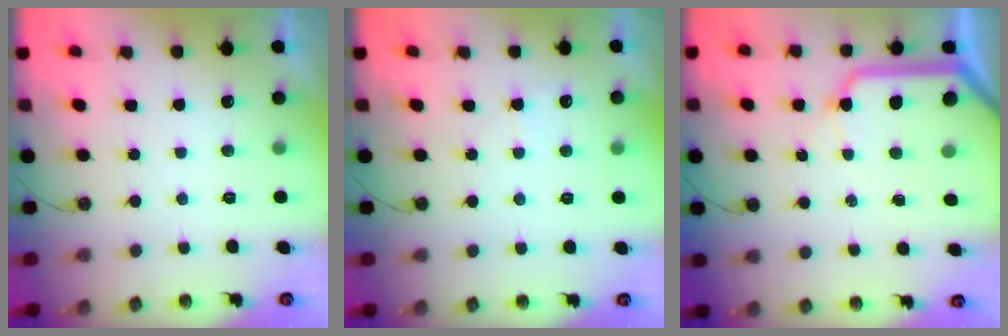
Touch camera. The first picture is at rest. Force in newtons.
{"total": 3.5, "press": 3.4, "slide": 0.4}
{"total": 11.9, "press": 11.8, "slide": 1.9}